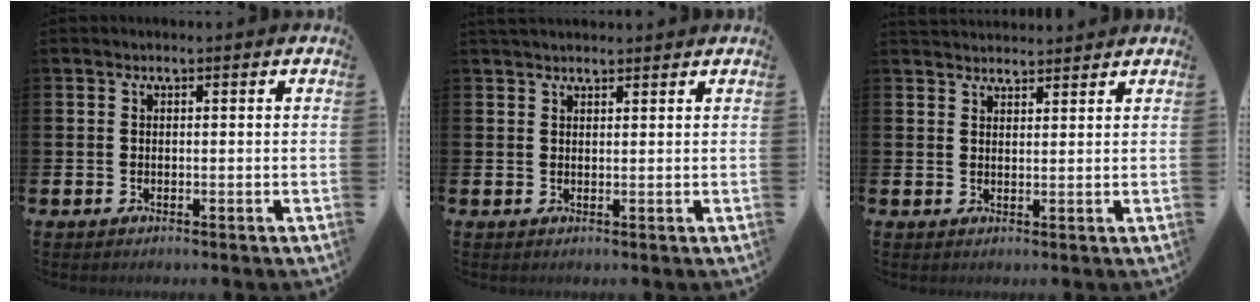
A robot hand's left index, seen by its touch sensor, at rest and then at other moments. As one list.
[{"total": 1.8, "force": [1.7, 0.5, 0.3], "torque": [0.000, -0.004, 0.030]}, {"total": 2.6, "force": [2.6, 0.5, 0.0], "torque": [0.003, -0.015, 0.046]}]